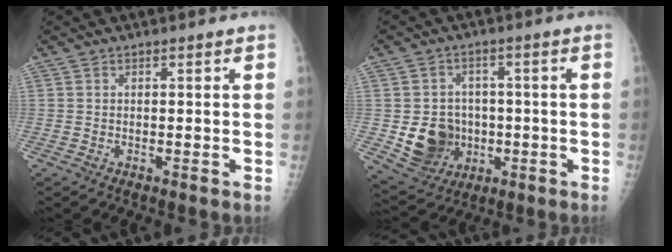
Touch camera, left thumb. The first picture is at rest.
{"total": 10.6, "force": [-1.7, 9.3, 4.8], "torque": [-0.044, 0.002, -0.014]}